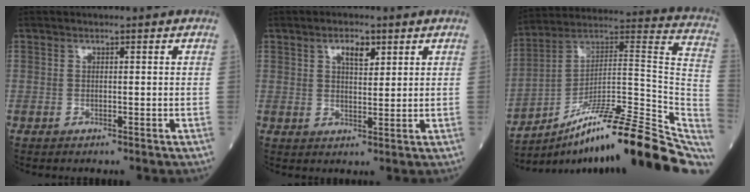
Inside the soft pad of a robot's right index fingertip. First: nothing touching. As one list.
[{"total": 3.6, "force": [1.9, 1.4, 2.7], "torque": [-0.046, 0.002, 0.032]}, {"total": 27.3, "force": [-19.5, 3.6, 18.7], "torque": [-0.187, 0.031, -0.304]}]